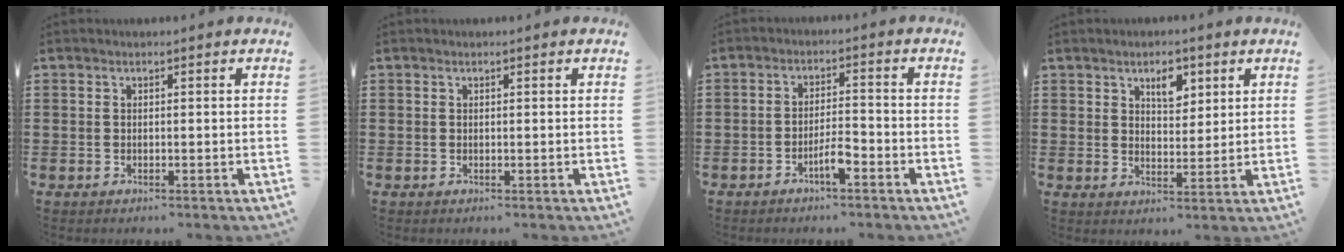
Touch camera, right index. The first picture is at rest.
{"total": 0.0}
{"total": 4.0, "force": [-2.4, 0.9, 3.1], "torque": [-0.059, 0.004, -0.047]}
{"total": 4.2, "force": [2.5, 2.2, 2.5], "torque": [-0.034, 0.000, 0.038]}